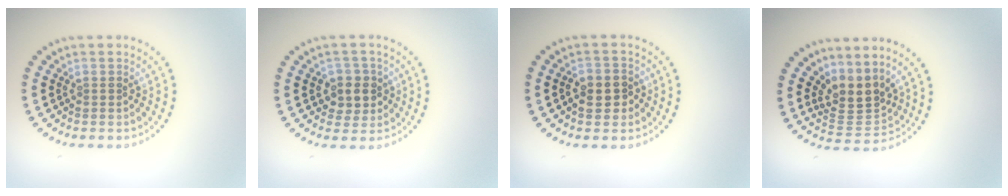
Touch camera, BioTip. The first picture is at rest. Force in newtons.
{"total": 2.7, "press": 2.6, "slide": 0.8}
{"total": 2.8, "press": 2.8, "slide": 0.6}
{"total": 3.4, "press": 2.5, "slide": 2.2}